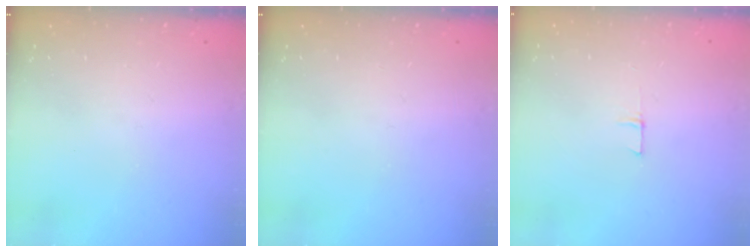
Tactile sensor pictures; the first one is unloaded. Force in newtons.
{"total": 0.0}
{"total": 5.1, "press": 5.1, "slide": 0.4}